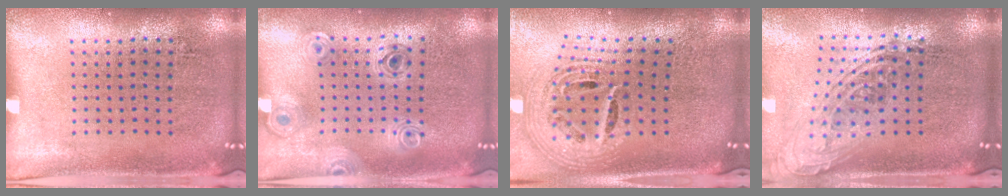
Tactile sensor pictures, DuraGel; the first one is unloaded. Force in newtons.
{"total": 0.8, "press": 0.8, "slide": 0.2}
{"total": 2.7, "press": 1.9, "slide": 1.9}
{"total": 2.2, "press": 1.6, "slide": 1.5}